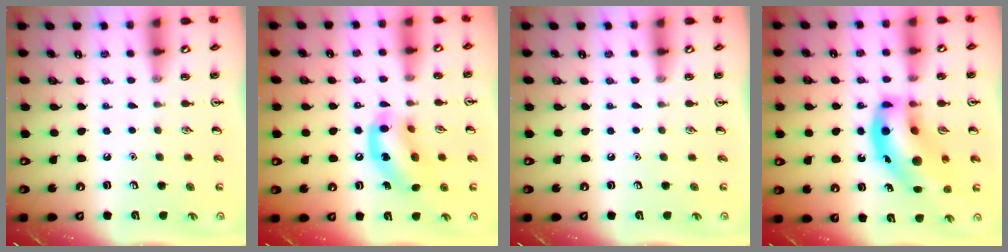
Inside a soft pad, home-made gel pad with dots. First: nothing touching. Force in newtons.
{"total": 13.0, "press": 12.8, "slide": 2.5}
{"total": 0.0}
{"total": 17.6, "press": 17.2, "slide": 3.8}